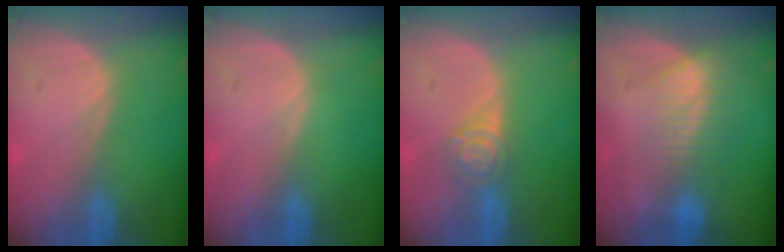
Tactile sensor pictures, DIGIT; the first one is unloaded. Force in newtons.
{"total": 0.0}
{"total": 4.3, "press": 4.0, "slide": 1.7}
{"total": 7.1, "press": 6.2, "slide": 3.5}